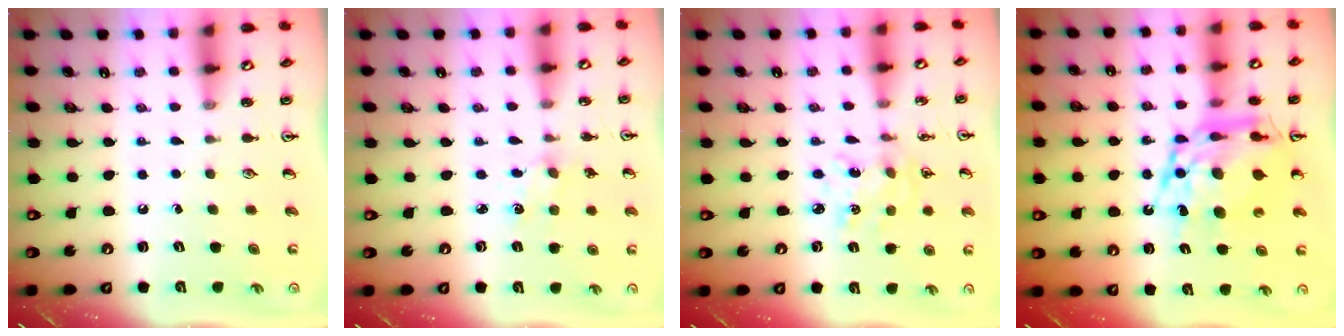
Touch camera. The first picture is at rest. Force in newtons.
{"total": 3.6, "press": 3.6, "slide": 0.5}
{"total": 4.1, "press": 4.1, "slide": 0.3}
{"total": 16.6, "press": 16.5, "slide": 2.1}